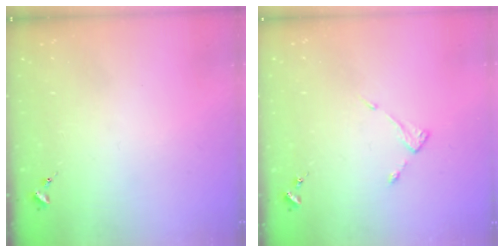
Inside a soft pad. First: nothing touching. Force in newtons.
{"total": 3.6, "press": 3.6, "slide": 0.4}